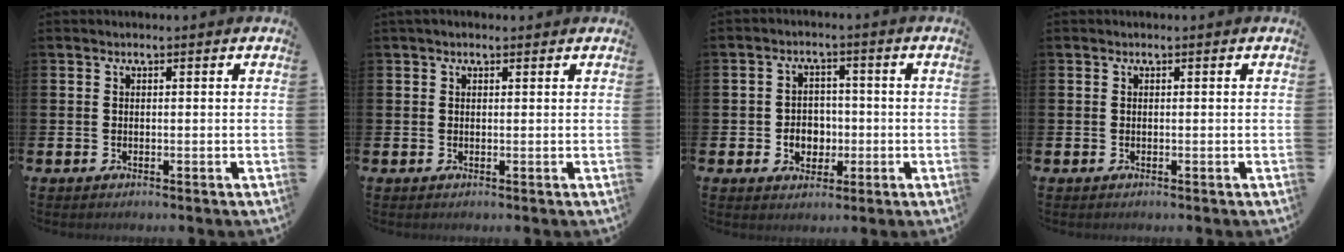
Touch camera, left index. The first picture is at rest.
{"total": 0.9, "force": [0.7, 0.4, 0.5], "torque": [0.003, 0.000, 0.008]}
{"total": 3.6, "force": [-0.6, 3.3, 1.3], "torque": [-0.016, -0.003, -0.022]}
{"total": 0.0}